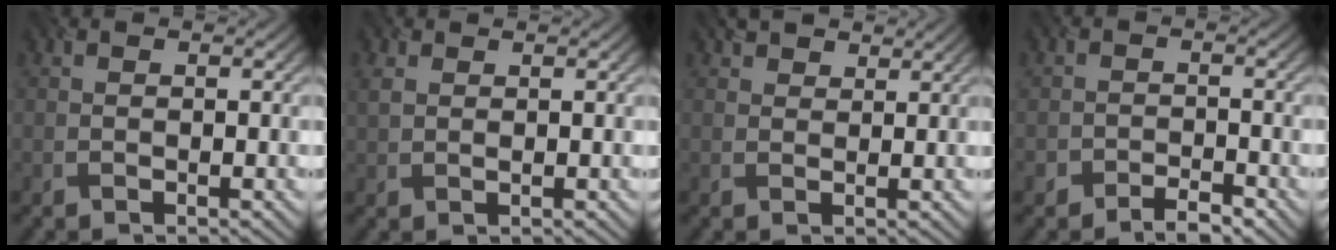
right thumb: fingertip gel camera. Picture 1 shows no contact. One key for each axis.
{"total": 1.5, "fx": 1.2, "fy": 0.7, "fz": 0.6, "tx": -0.031, "ty": -0.001, "tz": 0.023}
{"total": 2.3, "fx": 2.0, "fy": 1.1, "fz": 0.4, "tx": -0.016, "ty": 0.001, "tz": 0.038}
{"total": 2.4, "fx": -1.9, "fy": 1.2, "fz": 0.5, "tx": -0.004, "ty": 0.000, "tz": -0.041}